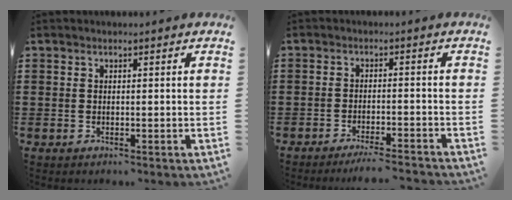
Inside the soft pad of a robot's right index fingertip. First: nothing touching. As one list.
[{"total": 3.2, "force": [-3.0, -0.4, 1.2], "torque": [-0.028, -0.007, -0.060]}]